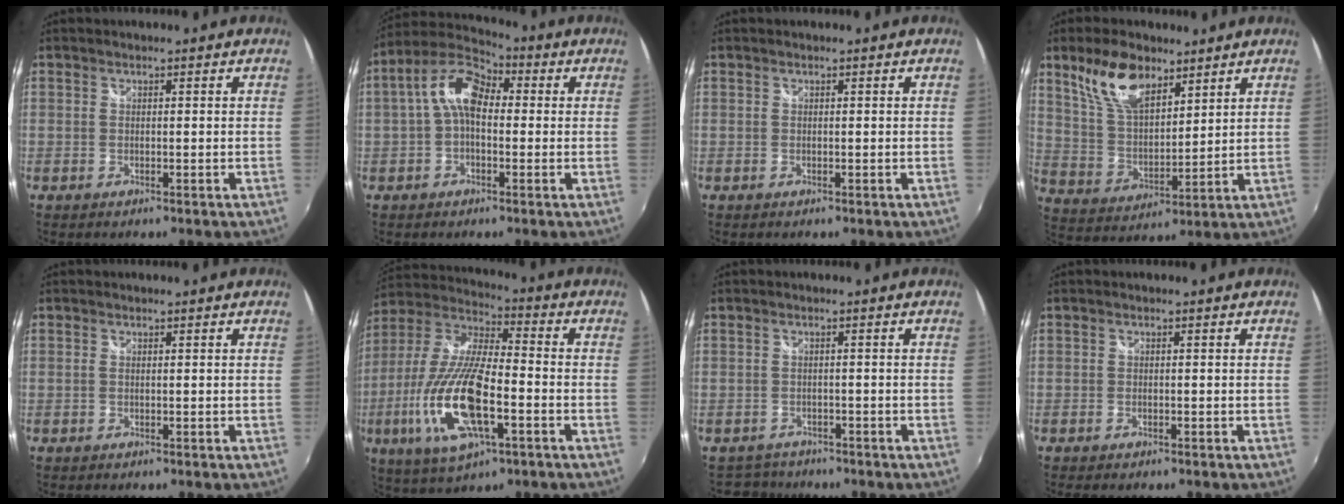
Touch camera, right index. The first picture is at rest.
{"total": 9.6, "force": [0.6, 5.6, 7.7], "torque": [-0.154, 0.032, 0.004]}
{"total": 0.0}
{"total": 12.2, "force": [7.8, 5.7, 7.4], "torque": [-0.142, 0.017, 0.158]}
{"total": 0.0}
{"total": 19.8, "force": [-6.4, 6.3, 17.7], "torque": [-0.368, -0.024, -0.122]}
{"total": 3.6, "force": [-3.1, 1.9, -0.1], "torque": [-0.012, 0.001, -0.052]}
{"total": 1.2, "force": [-1.0, 0.6, 0.5], "torque": [-0.012, -0.004, -0.018]}